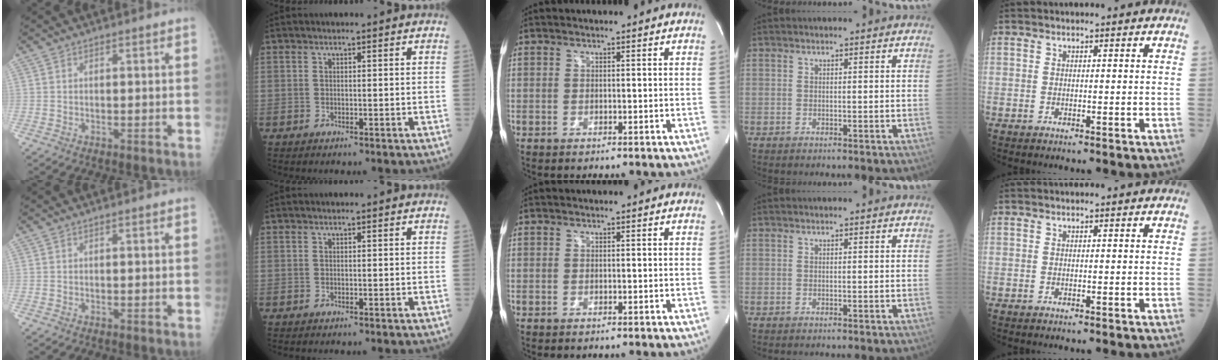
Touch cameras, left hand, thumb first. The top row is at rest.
{}